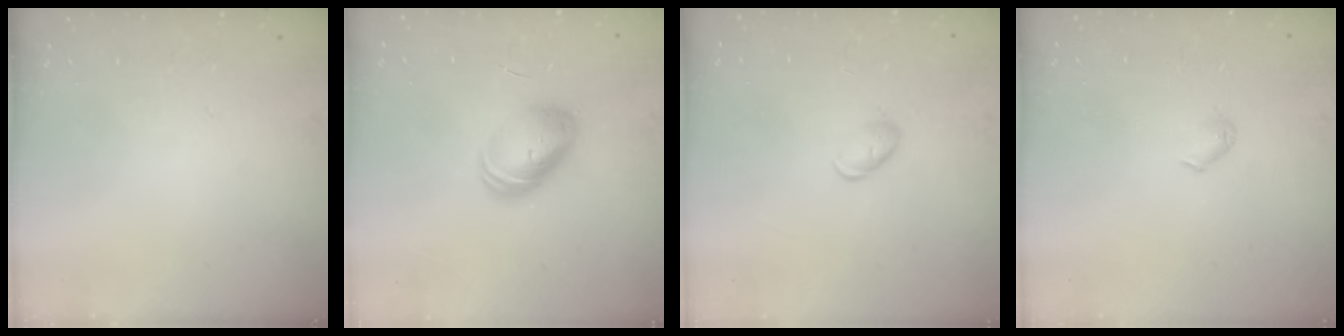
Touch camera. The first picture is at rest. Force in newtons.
{"total": 8.7, "press": 8.7, "slide": 0.5}
{"total": 5.2, "press": 5.2, "slide": 0.6}
{"total": 5.0, "press": 4.9, "slide": 0.6}